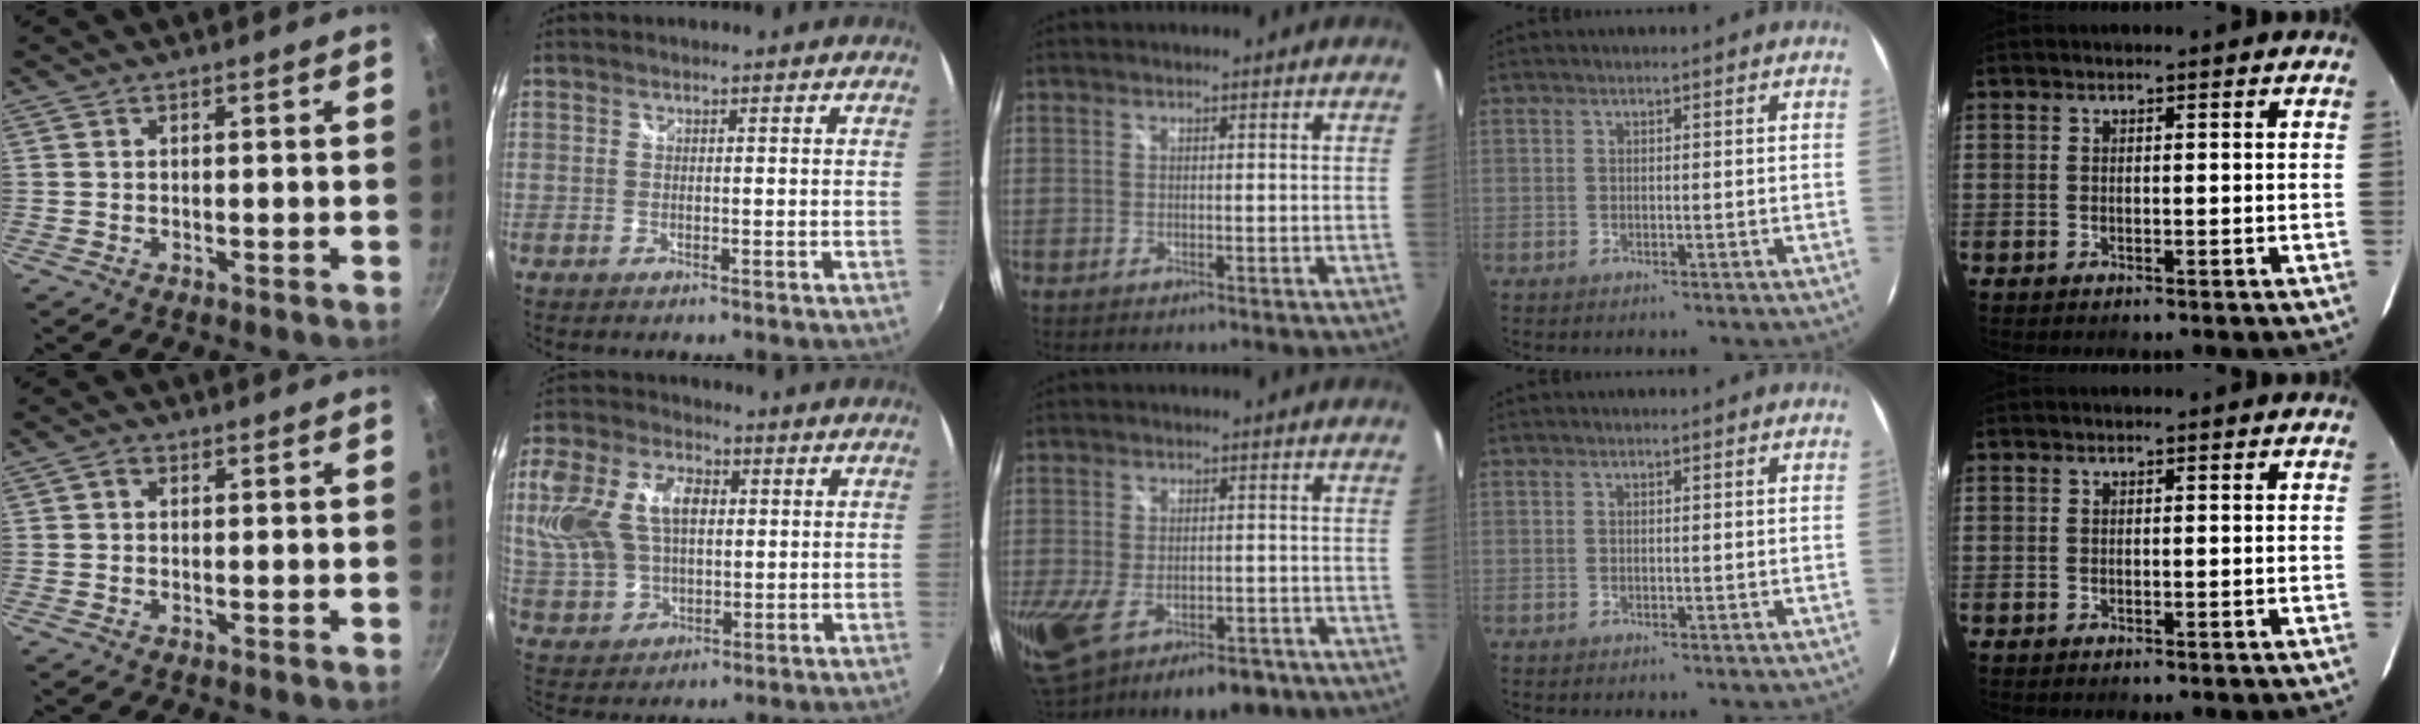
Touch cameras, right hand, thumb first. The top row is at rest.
{"thumb": {"total": 1.4, "force": [0.5, 1.0, 0.9], "torque": [-0.018, 0.005, 0.006]}, "index": {"total": 17.4, "force": [3.6, 11.3, 12.7], "torque": [-0.284, 0.030, 0.076]}, "middle": {"total": 22.8, "force": [-10.8, 13.1, 15.2], "torque": [-0.346, -0.062, -0.154]}}